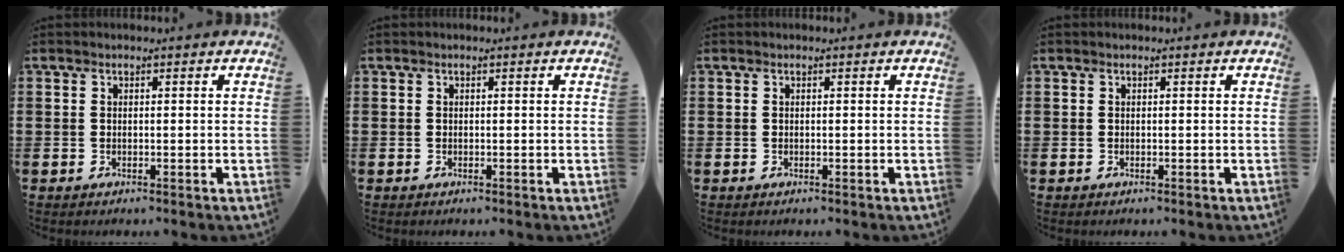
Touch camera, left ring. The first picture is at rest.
{"total": 0.0}
{"total": 0.0}
{"total": 0.0}